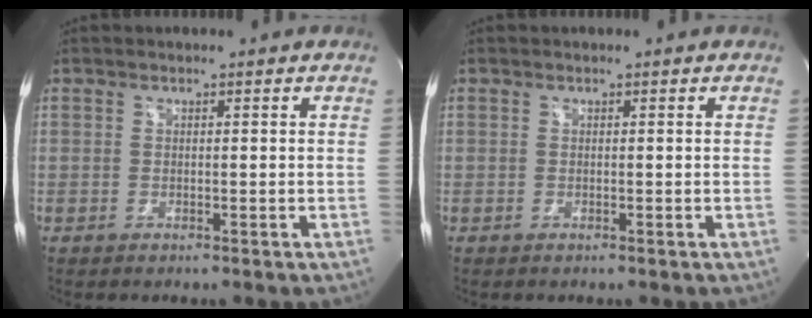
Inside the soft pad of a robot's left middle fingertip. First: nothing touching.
{"total": 0.0}